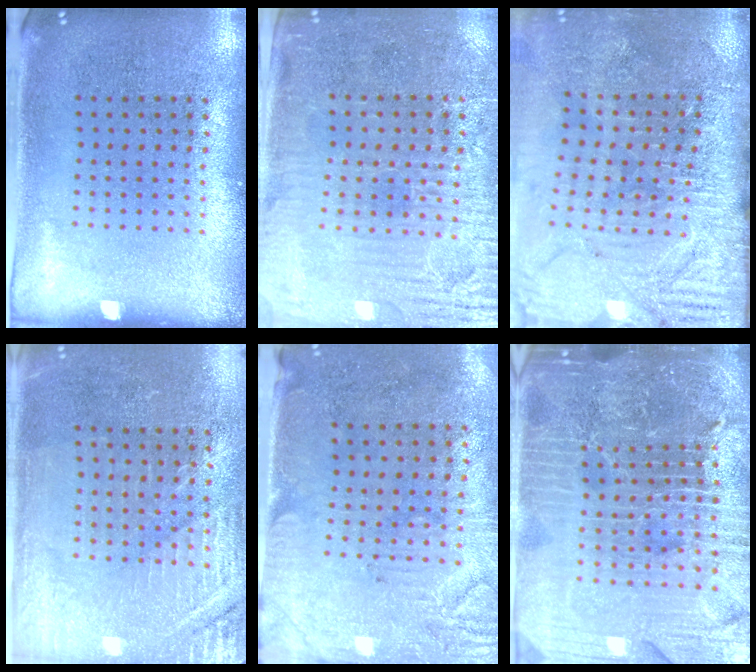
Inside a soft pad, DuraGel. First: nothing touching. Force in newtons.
{"total": 3.7, "press": 3.5, "slide": 1.4}
{"total": 4.4, "press": 3.8, "slide": 2.2}
{"total": 2.9, "press": 2.9, "slide": 0.2}
{"total": 3.0, "press": 2.5, "slide": 1.7}
{"total": 6.6, "press": 5.8, "slide": 3.2}